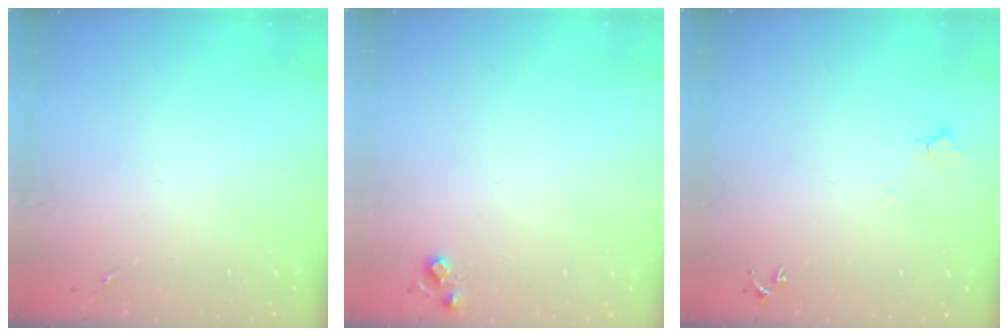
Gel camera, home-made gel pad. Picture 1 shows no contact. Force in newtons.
{"total": 5.1, "press": 5.1, "slide": 0.7}
{"total": 4.8, "press": 4.8, "slide": 0.6}